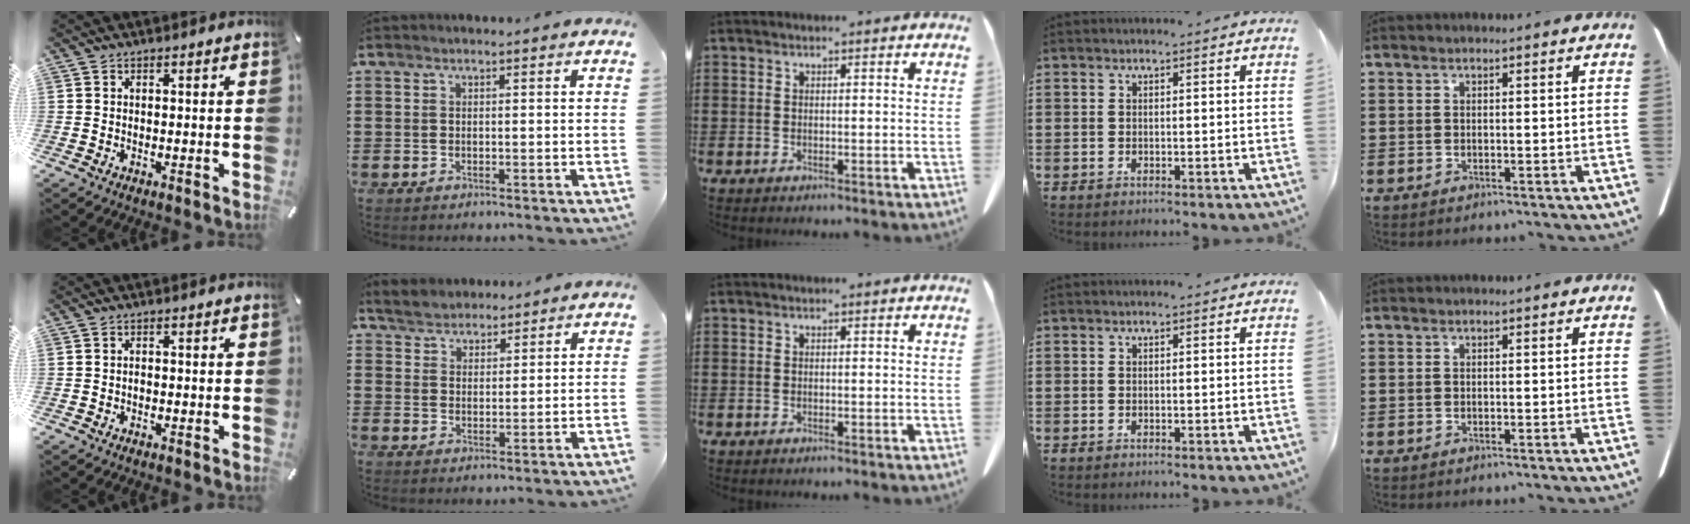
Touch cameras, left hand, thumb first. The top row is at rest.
{"thumb": {"total": 0.6, "force": [-0.3, 0.4, 0.4], "torque": [-0.008, 0.000, -0.007]}, "index": {"total": 3.4, "force": [3.2, 1.3, -0.4], "torque": [-0.009, -0.003, 0.059]}}